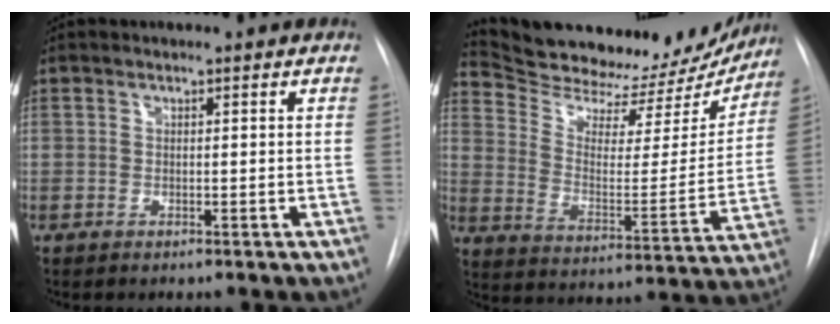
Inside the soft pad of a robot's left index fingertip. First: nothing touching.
{"total": 23.8, "force": [22.3, 6.0, 5.9], "torque": [-0.087, -0.039, 0.306]}